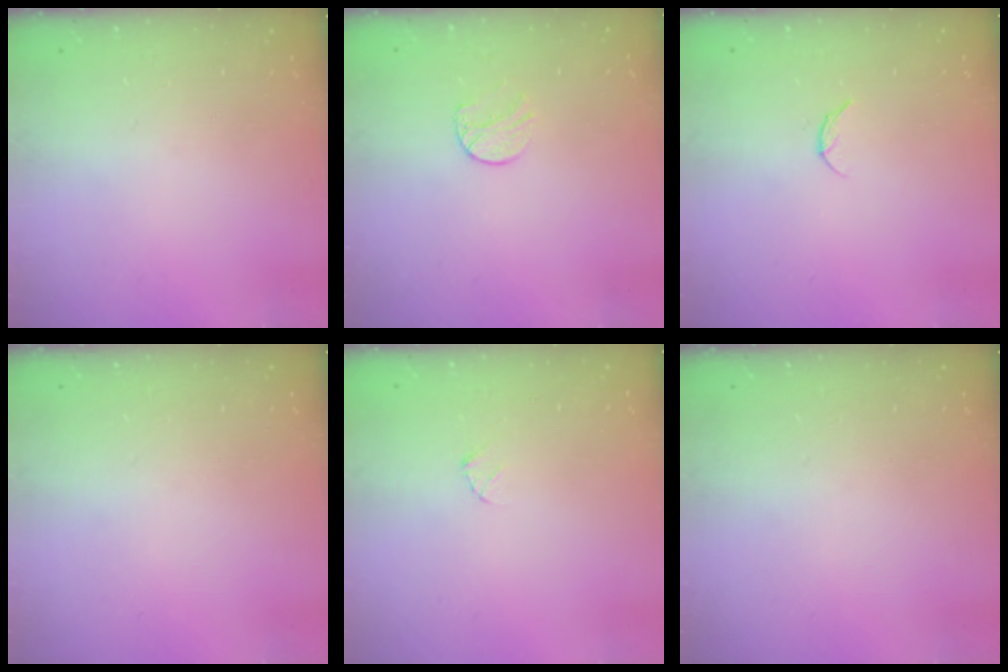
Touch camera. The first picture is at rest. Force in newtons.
{"total": 6.9, "press": 6.8, "slide": 0.6}
{"total": 4.9, "press": 4.9, "slide": 0.6}
{"total": 0.0}
{"total": 2.7, "press": 2.7, "slide": 0.3}
{"total": 0.0}